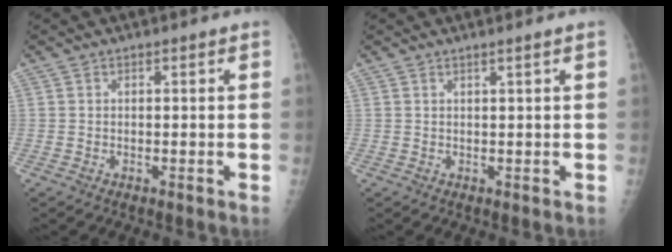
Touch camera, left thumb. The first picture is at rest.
{"total": 1.0, "force": [0.6, -0.4, 0.7], "torque": [-0.024, -0.008, 0.016]}